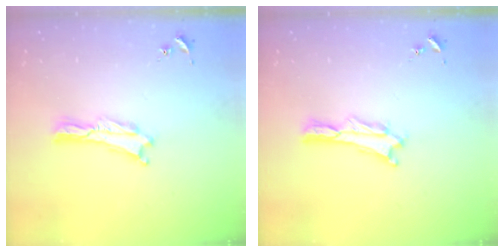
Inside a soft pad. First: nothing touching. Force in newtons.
{"total": 0.9, "press": 0.9, "slide": 0.2}